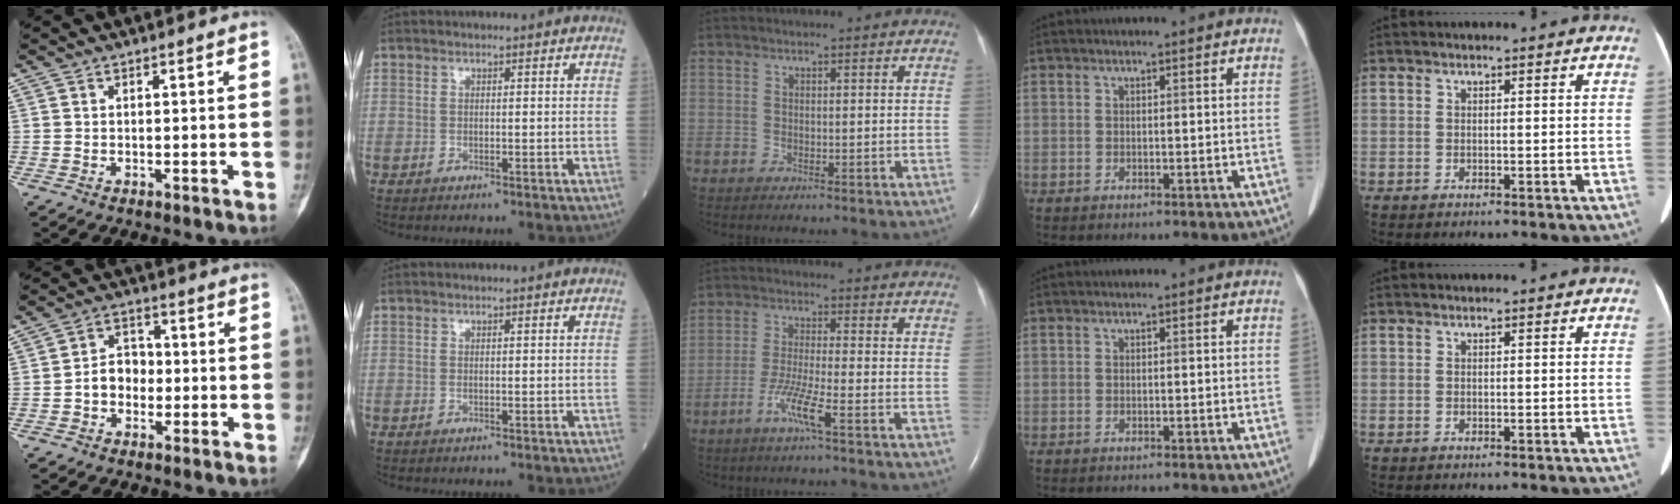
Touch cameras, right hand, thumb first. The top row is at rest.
{"thumb": {"total": 5.8, "force": [-1.2, 4.6, 3.3], "torque": [-0.029, 0.024, -0.033]}, "middle": {"total": 5.4, "force": [-3.0, -0.6, 4.5], "torque": [-0.095, -0.011, -0.061]}}